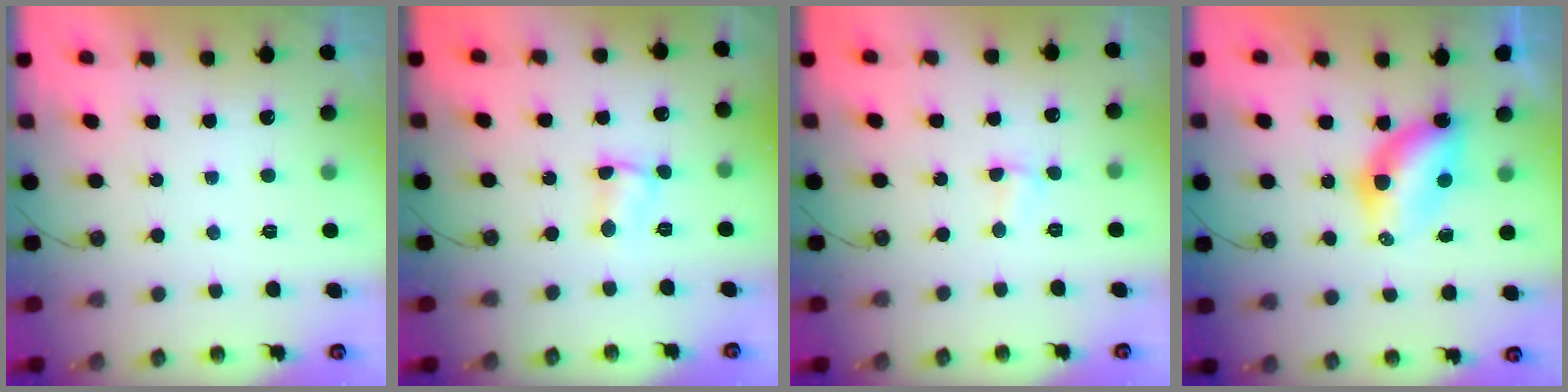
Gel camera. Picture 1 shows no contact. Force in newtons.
{"total": 2.8, "press": 2.8, "slide": 0.3}
{"total": 1.7, "press": 1.5, "slide": 0.8}
{"total": 6.1, "press": 6.1, "slide": 0.3}